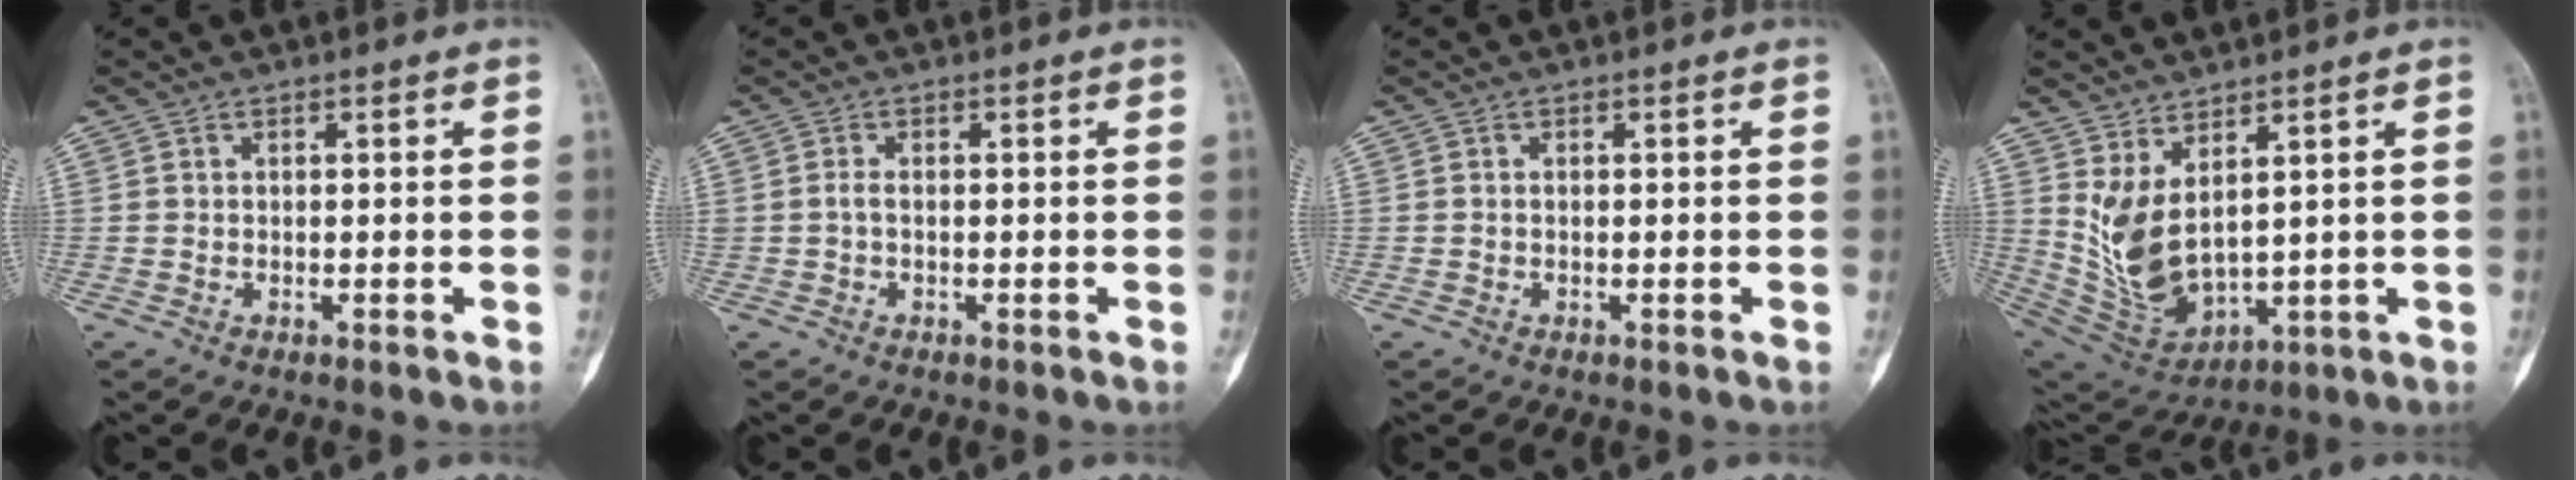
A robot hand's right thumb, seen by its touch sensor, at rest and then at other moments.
{"total": 1.1, "force": [-0.1, 0.6, 0.9], "torque": [-0.019, 0.001, -0.002]}
{"total": 0.0}
{"total": 10.9, "force": [3.6, 5.0, 8.9], "torque": [-0.162, -0.038, 0.098]}